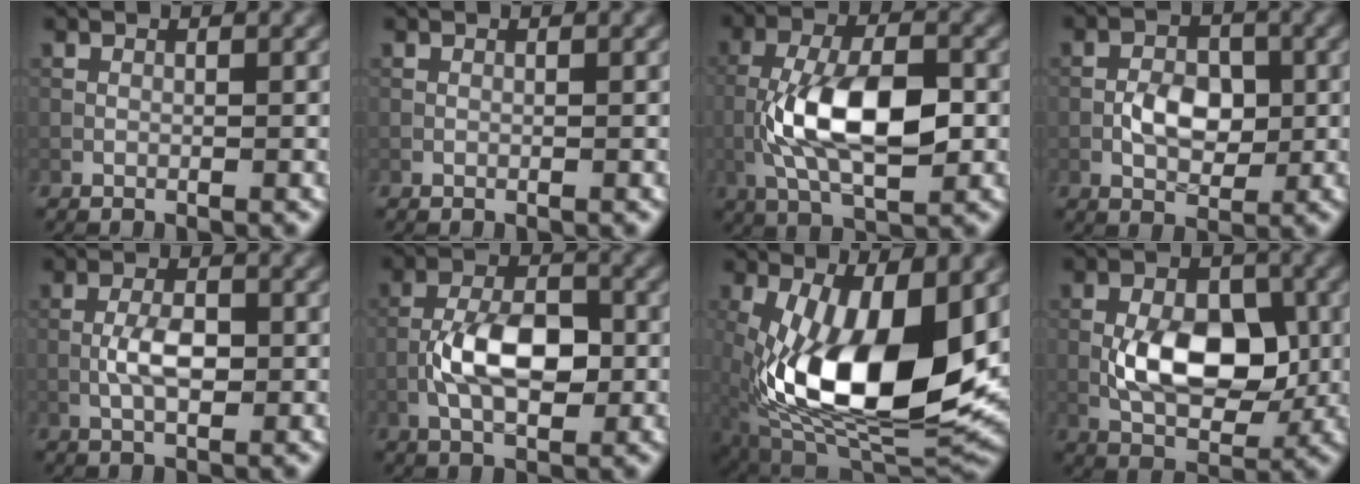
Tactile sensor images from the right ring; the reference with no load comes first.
{"total": 0.0}
{"total": 9.2, "force": [-1.8, 4.0, 8.1], "torque": [-0.160, 0.004, -0.029]}
{"total": 3.7, "force": [-0.6, 2.4, 2.8], "torque": [-0.044, 0.002, -0.011]}
{"total": 3.3, "force": [-0.7, 1.4, 2.9], "torque": [-0.055, 0.003, -0.014]}
{"total": 6.5, "force": [-1.5, 3.2, 5.4], "torque": [-0.103, 0.005, -0.030]}
{"total": 16.6, "force": [-1.9, 7.4, 14.7], "torque": [-0.263, -0.008, -0.038]}
{"total": 7.5, "force": [-0.8, 4.4, 6.1], "torque": [-0.103, -0.002, -0.016]}